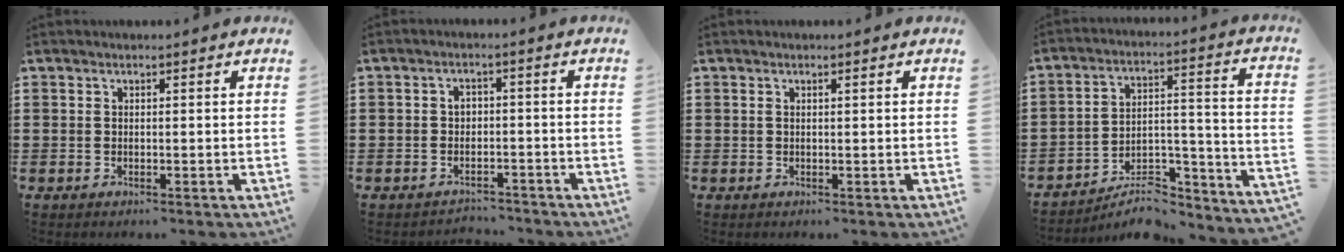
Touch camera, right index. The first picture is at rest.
{"total": 2.4, "force": [-2.1, 1.2, 0.3], "torque": [-0.013, 0.004, -0.046]}
{"total": 0.5, "force": [0.1, 0.1, 0.5], "torque": [-0.010, -0.001, 0.003]}
{"total": 6.0, "force": [-4.7, 2.3, 2.9], "torque": [-0.047, -0.001, -0.089]}